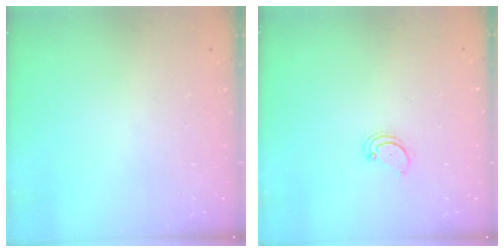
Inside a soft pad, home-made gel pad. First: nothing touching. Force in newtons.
{"total": 2.6, "press": 2.5, "slide": 0.3}